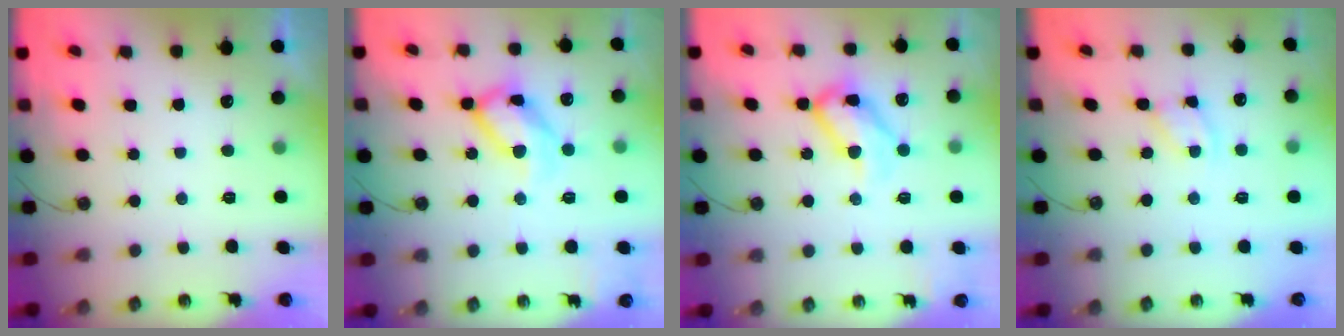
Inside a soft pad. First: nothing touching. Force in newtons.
{"total": 15.9, "press": 15.8, "slide": 2.1}
{"total": 15.8, "press": 15.7, "slide": 1.1}
{"total": 3.6, "press": 3.6, "slide": 0.1}